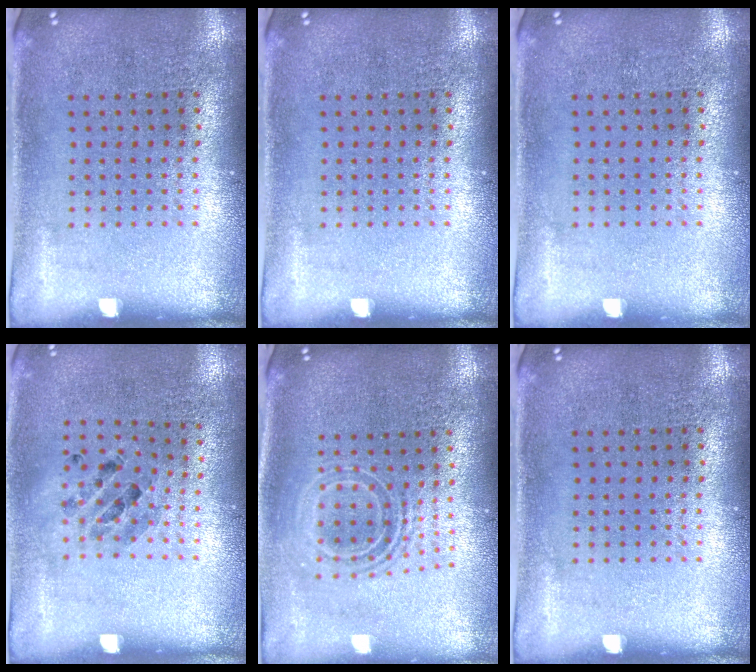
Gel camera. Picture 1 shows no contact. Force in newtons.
{"total": 0.0}
{"total": 0.0}
{"total": 0.8, "press": 0.8, "slide": 0.1}
{"total": 1.7, "press": 1.4, "slide": 1.1}
{"total": 0.0}